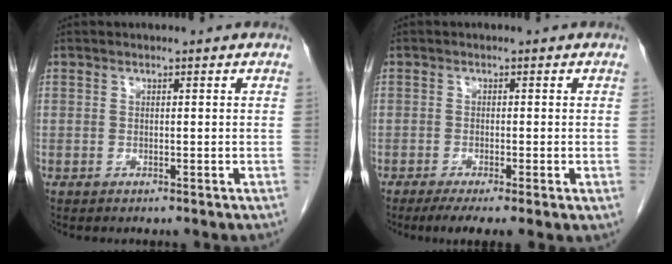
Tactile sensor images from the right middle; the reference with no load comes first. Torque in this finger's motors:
{"motor_torque": [1.11, -1.02, 0.18, 0.05]}